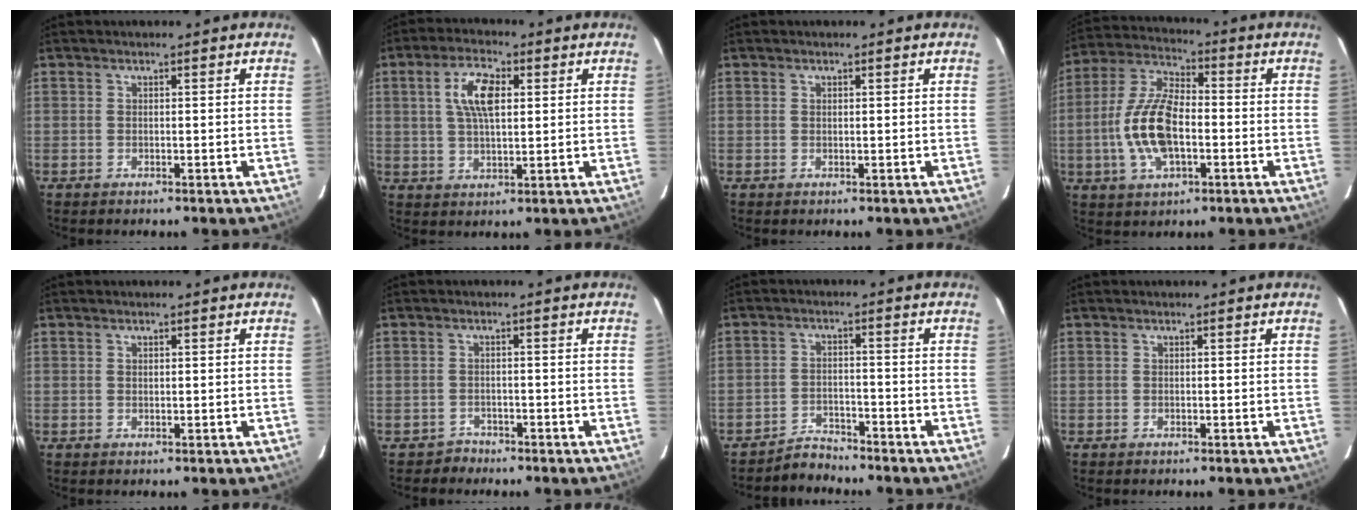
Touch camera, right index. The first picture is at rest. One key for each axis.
{"total": 8.0, "fx": 2.2, "fy": 3.4, "fz": 6.9, "tx": -0.128, "ty": 0.012, "tz": 0.041}
{"total": 0.0}
{"total": 13.5, "fx": -2.7, "fy": 6.2, "fz": 11.7, "tx": -0.250, "ty": 0.006, "tz": -0.051}
{"total": 0.6, "fx": 0.3, "fy": 0.4, "fz": 0.3, "tx": -0.005, "ty": 0.002, "tz": 0.006}
{"total": 2.2, "fx": -1.7, "fy": 1.3, "fz": -0.5, "tx": 0.007, "ty": 0.009, "tz": -0.028}
{"total": 3.9, "fx": -3.8, "fy": 1.0, "fz": -0.2, "tx": -0.005, "ty": 0.012, "tz": -0.067}
{"total": 0.0}